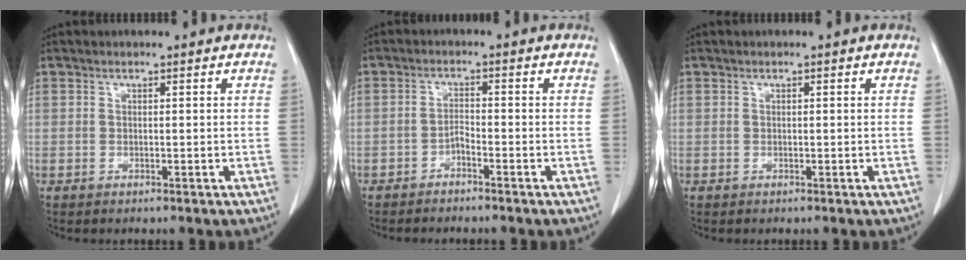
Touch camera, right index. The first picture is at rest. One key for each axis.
{"total": 2.3, "fx": -1.9, "fy": 0.1, "fz": 1.4, "tx": -0.021, "ty": 0.003, "tz": -0.033}
{"total": 0.0}